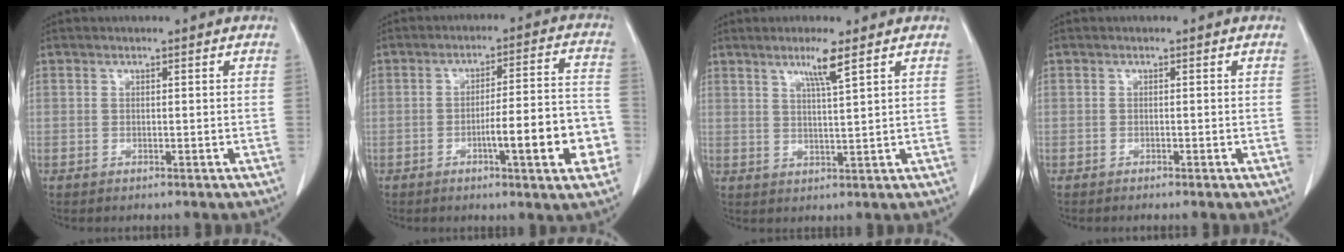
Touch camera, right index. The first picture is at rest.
{"total": 12.2, "force": [-4.0, 1.5, 11.4], "torque": [-0.151, 0.015, -0.053]}
{"total": 4.2, "force": [2.5, -0.6, 3.3], "torque": [-0.064, -0.006, 0.048]}
{"total": 0.6, "force": [-0.5, -0.1, 0.3], "torque": [-0.007, 0.000, -0.010]}